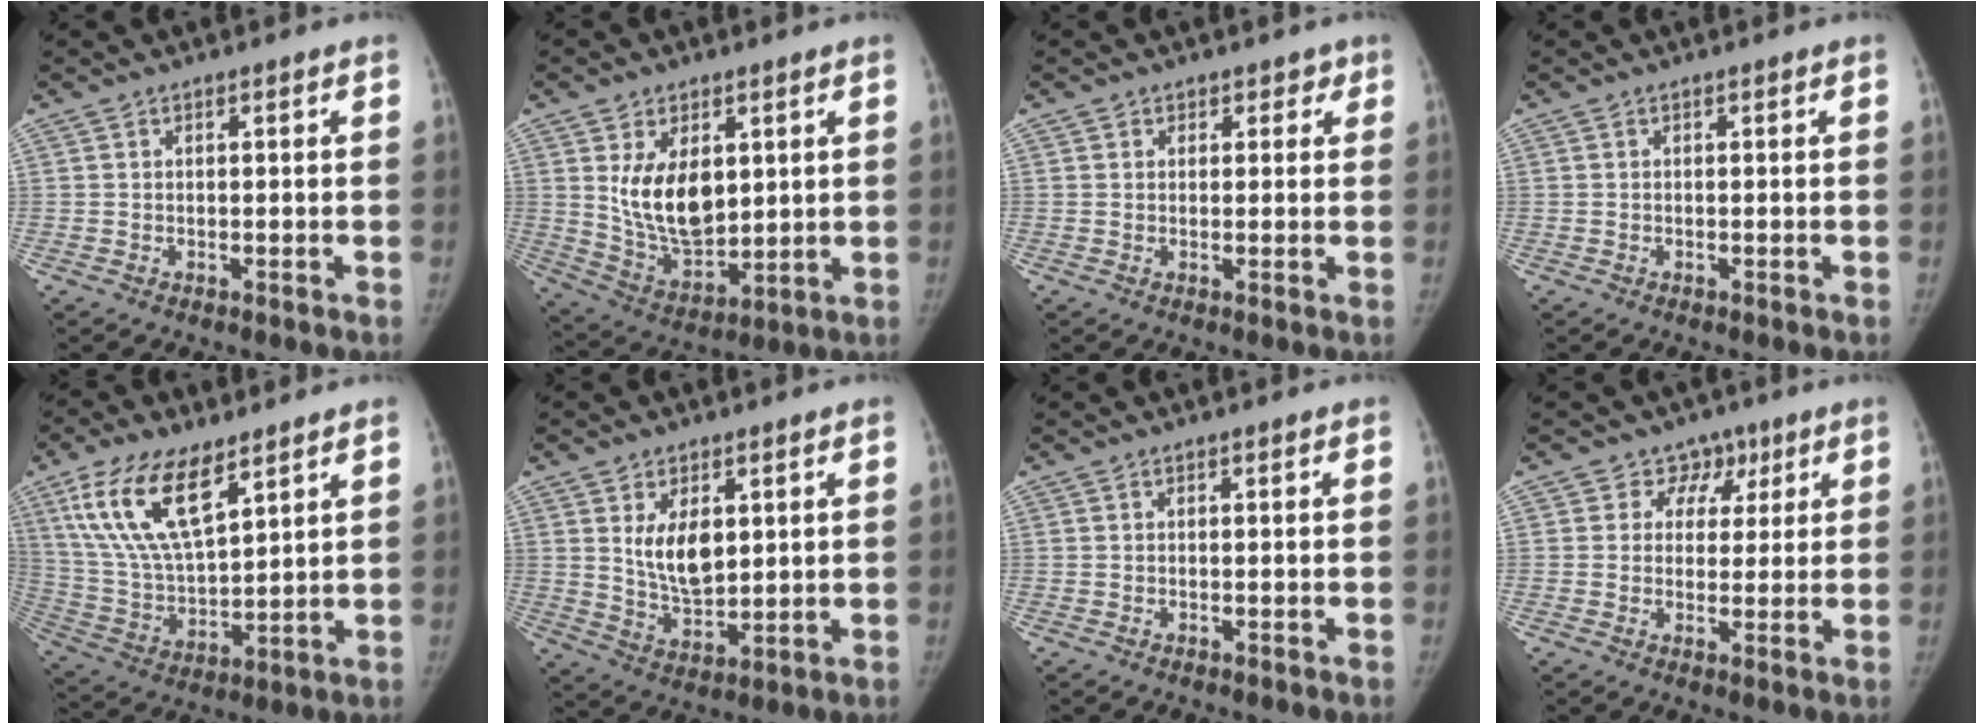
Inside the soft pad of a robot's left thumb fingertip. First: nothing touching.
{"total": 13.2, "force": [3.1, 7.9, 10.1], "torque": [-0.142, -0.026, 0.076]}
{"total": 2.6, "force": [1.5, 2.1, 0.3], "torque": [0.030, -0.005, 0.012]}
{"total": 0.0}
{"total": 16.9, "force": [9.3, 7.1, 12.3], "torque": [-0.221, -0.033, 0.185]}
{"total": 9.2, "force": [2.6, 5.2, 7.1], "torque": [-0.098, -0.024, 0.060]}
{"total": 0.0}
{"total": 5.4, "force": [2.7, 4.6, 0.5], "torque": [0.031, -0.005, 0.035]}